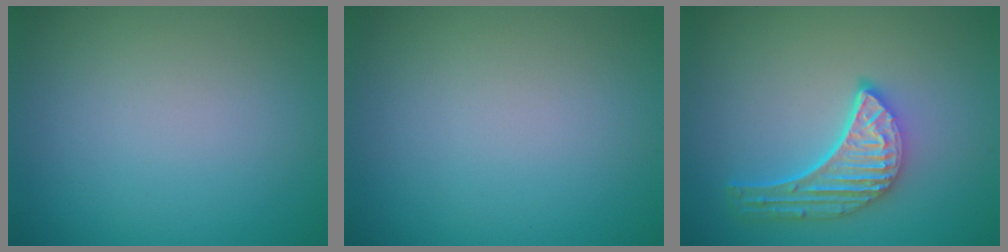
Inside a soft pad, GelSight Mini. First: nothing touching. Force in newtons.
{"total": 0.0}
{"total": 5.0, "press": 3.9, "slide": 3.2}